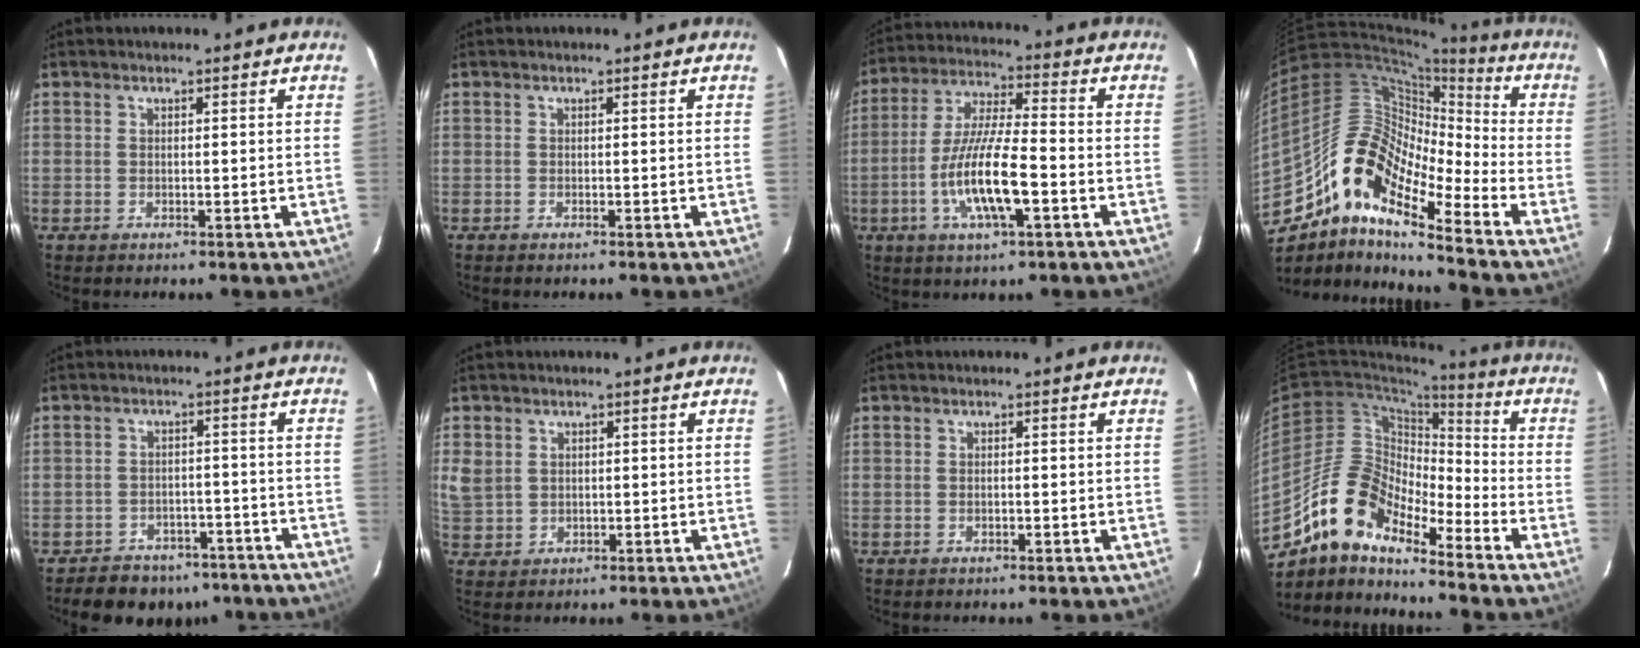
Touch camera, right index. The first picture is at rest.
{"total": 0.0}
{"total": 13.2, "force": [-4.4, 2.6, 12.2], "torque": [-0.246, -0.007, -0.082]}
{"total": 15.5, "force": [-10.4, 4.8, 10.5], "torque": [-0.163, 0.005, -0.214]}
{"total": 12.2, "force": [-9.6, 6.8, 3.1], "torque": [-0.076, 0.024, -0.111]}
{"total": 5.8, "force": [1.4, 5.1, 2.4], "torque": [-0.053, 0.005, 0.038]}
{"total": 0.5, "force": [-0.1, 0.2, 0.5], "torque": [-0.009, 0.001, -0.002]}
{"total": 14.6, "force": [-11.8, 5.2, 6.9], "torque": [-0.124, 0.007, -0.232]}